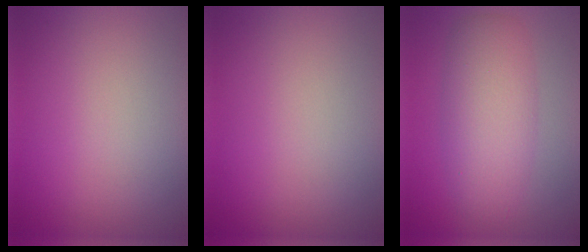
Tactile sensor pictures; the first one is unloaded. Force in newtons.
{"total": 0.0}
{"total": 5.6, "press": 5.6, "slide": 0.2}